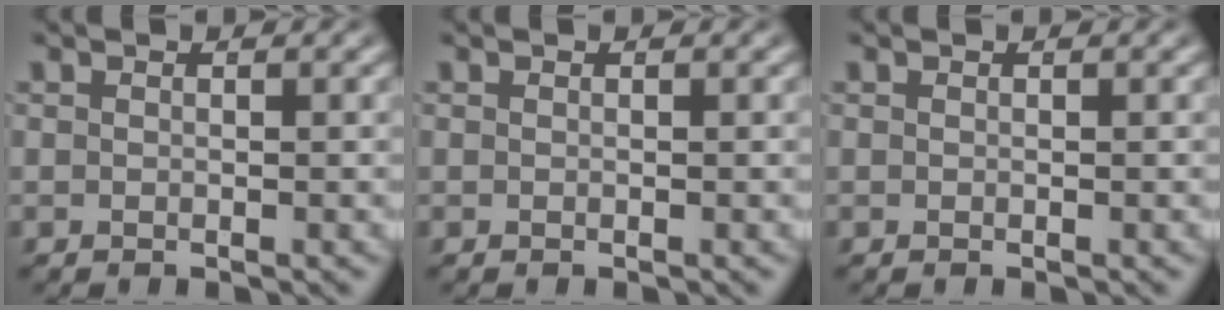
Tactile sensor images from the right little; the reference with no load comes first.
{"total": 0.0}
{"total": 0.0}